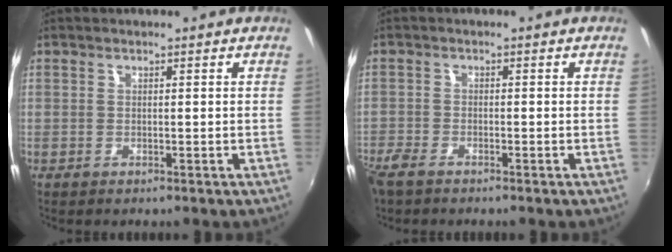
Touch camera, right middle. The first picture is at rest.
{"total": 4.1, "force": [-3.3, 1.3, 2.0], "torque": [-0.056, -0.014, -0.069]}